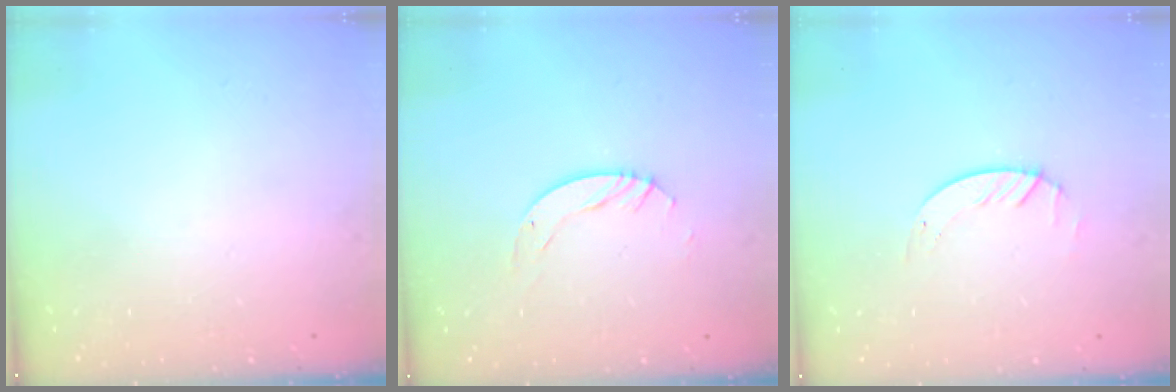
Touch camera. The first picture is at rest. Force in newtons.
{"total": 4.0, "press": 4.0, "slide": 0.3}
{"total": 1.2, "press": 1.1, "slide": 0.2}